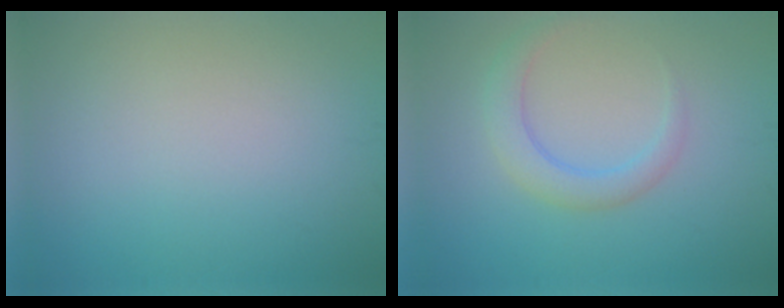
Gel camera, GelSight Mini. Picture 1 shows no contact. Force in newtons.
{"total": 2.8, "press": 2.8, "slide": 0.1}